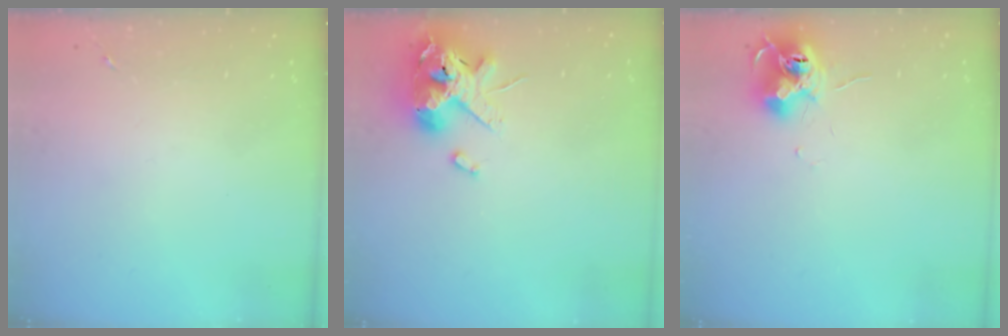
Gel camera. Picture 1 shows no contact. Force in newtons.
{"total": 14.4, "press": 14.3, "slide": 2.2}
{"total": 12.3, "press": 12.3, "slide": 0.8}